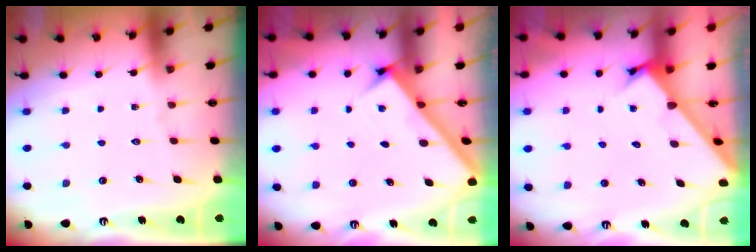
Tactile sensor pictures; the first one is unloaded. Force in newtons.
{"total": 2.7, "press": 2.7, "slide": 0.4}
{"total": 2.6, "press": 2.6, "slide": 0.2}